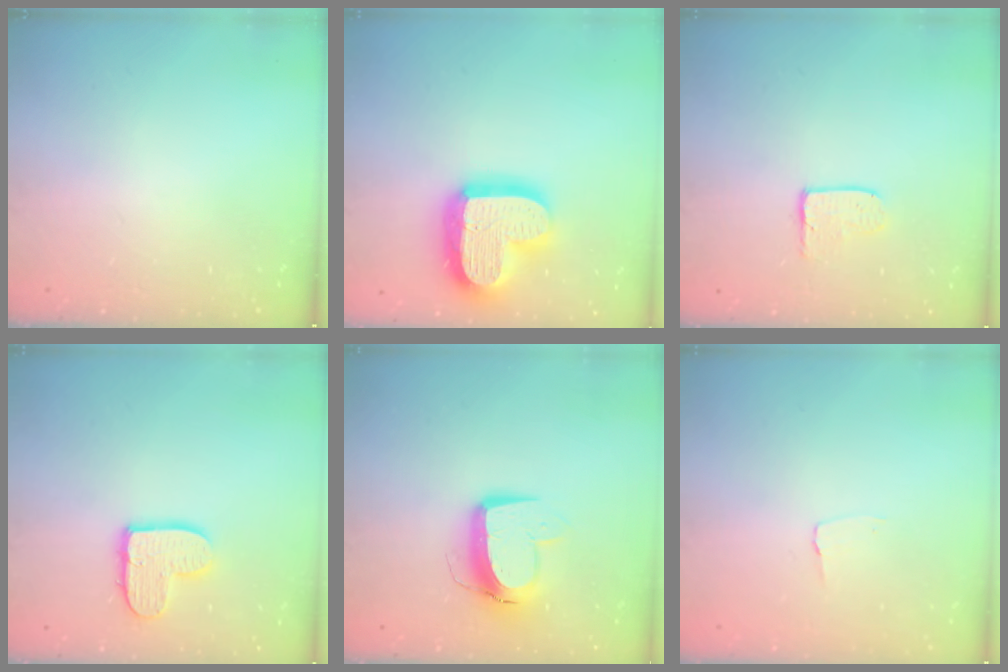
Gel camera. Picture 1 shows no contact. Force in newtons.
{"total": 21.5, "press": 21.4, "slide": 1.8}
{"total": 4.0, "press": 4.0, "slide": 0.4}
{"total": 10.1, "press": 10.1, "slide": 0.7}
{"total": 11.1, "press": 11.1, "slide": 0.9}
{"total": 2.6, "press": 2.6, "slide": 0.2}